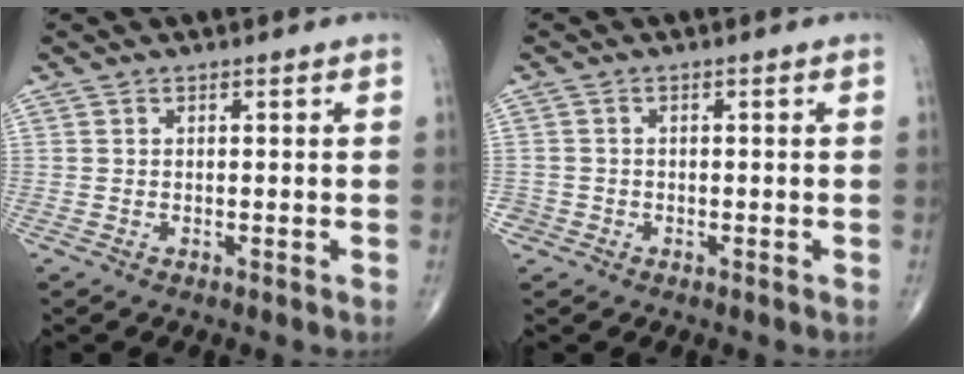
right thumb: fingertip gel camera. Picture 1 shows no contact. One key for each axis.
{"total": 1.7, "fx": -0.9, "fy": 1.4, "fz": -0.2, "tx": 0.012, "ty": 0.008, "tz": -0.022}